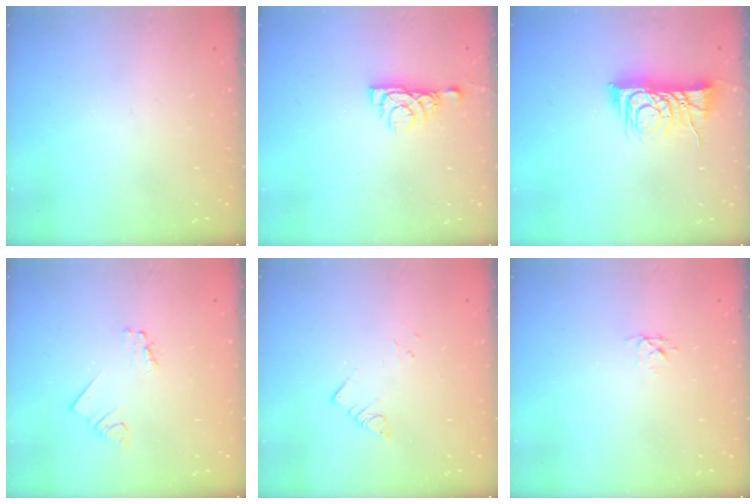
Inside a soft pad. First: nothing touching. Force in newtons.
{"total": 5.6, "press": 5.5, "slide": 0.8}
{"total": 9.7, "press": 9.7, "slide": 0.6}
{"total": 1.7, "press": 1.7, "slide": 0.3}
{"total": 2.8, "press": 2.8, "slide": 0.2}
{"total": 3.2, "press": 3.2, "slide": 0.3}